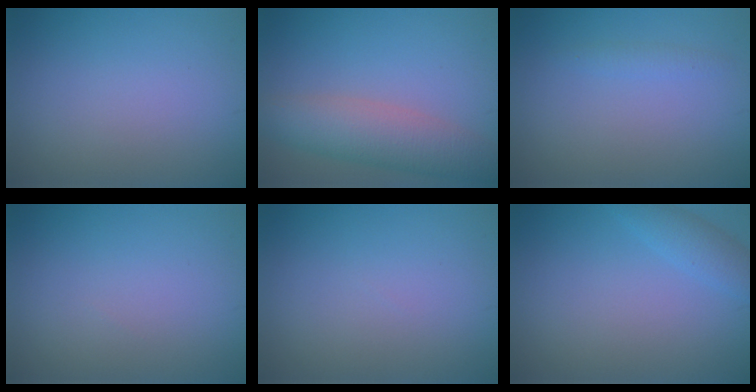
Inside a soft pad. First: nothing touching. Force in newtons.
{"total": 5.3, "press": 5.3, "slide": 0.1}
{"total": 0.9, "press": 0.9, "slide": 0.0}
{"total": 0.0}
{"total": 0.0}
{"total": 2.1, "press": 2.1, "slide": 0.2}